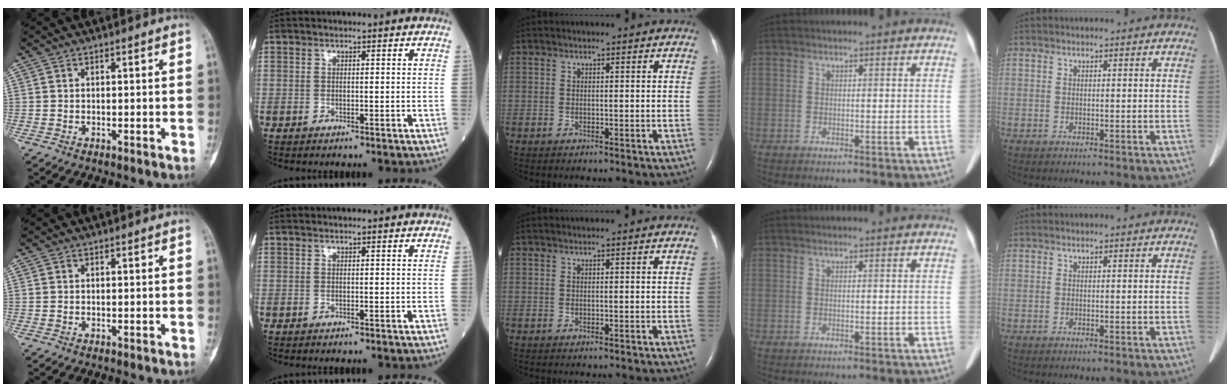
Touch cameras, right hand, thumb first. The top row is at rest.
{}